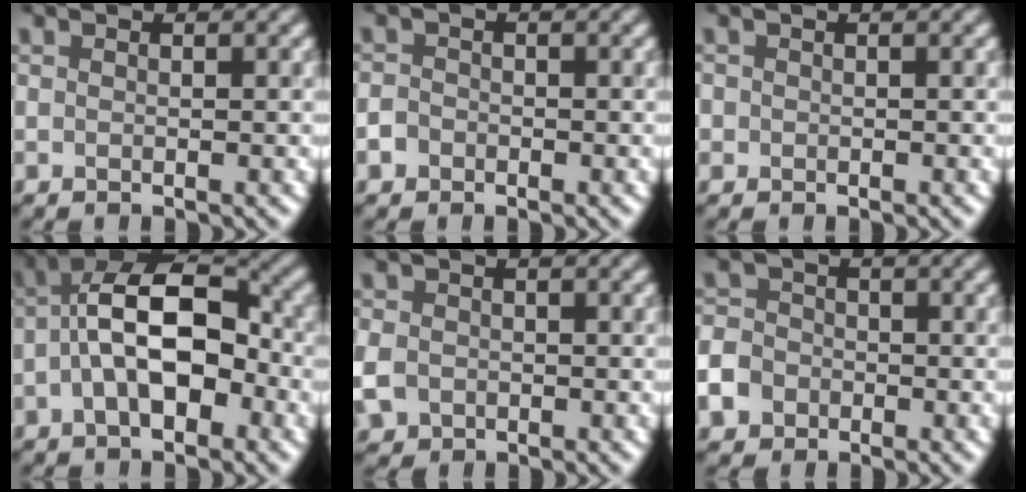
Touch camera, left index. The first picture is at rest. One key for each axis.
{"total": 1.5, "fx": -0.7, "fy": 1.3, "fz": 0.5, "tx": 0.001, "ty": 0.001, "tz": -0.017}
{"total": 0.8, "fx": -0.1, "fy": 0.8, "fz": 0.0, "tx": 0.008, "ty": -0.004, "tz": -0.006}
{"total": 9.4, "fx": -1.5, "fy": 4.9, "fz": 7.9, "tx": -0.135, "ty": 0.024, "tz": -0.035}
{"total": 3.8, "fx": -1.2, "fy": 3.2, "fz": 1.7, "tx": -0.035, "ty": -0.012, "tz": -0.026}
{"total": 5.1, "fx": -2.5, "fy": 4.1, "fz": 1.6, "tx": -0.026, "ty": -0.012, "tz": -0.058}